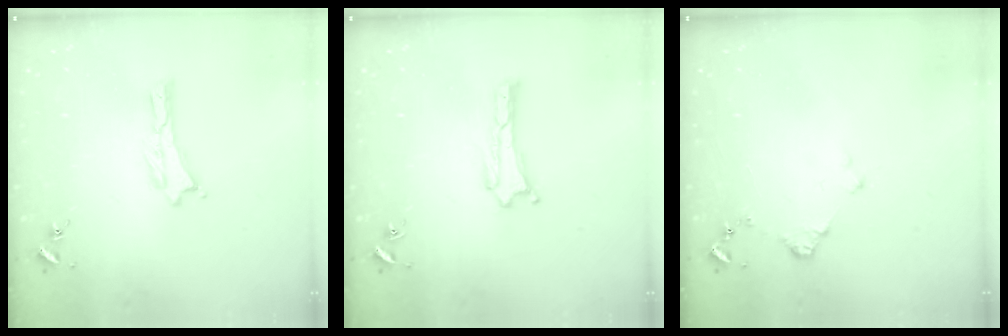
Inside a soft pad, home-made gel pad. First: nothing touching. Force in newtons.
{"total": 0.0}
{"total": 1.2, "press": 1.2, "slide": 0.2}